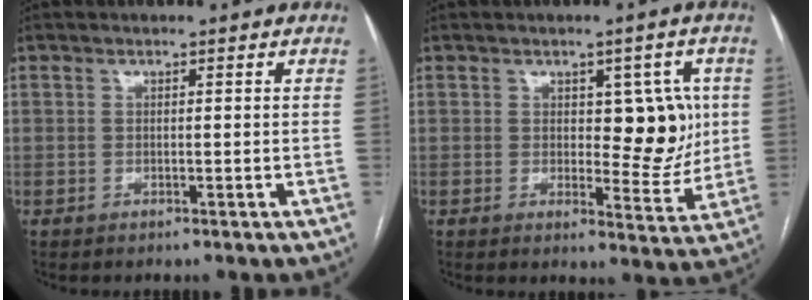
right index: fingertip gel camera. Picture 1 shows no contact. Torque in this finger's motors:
{"motor_torque": [0.58, 0.43, 0.13, 0.02]}